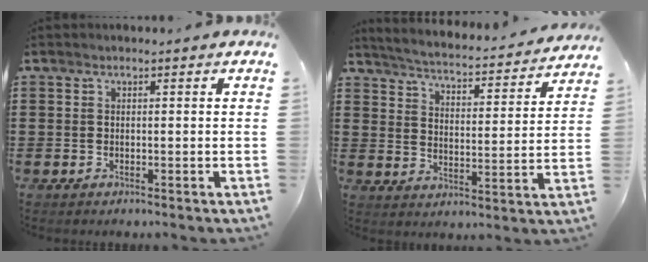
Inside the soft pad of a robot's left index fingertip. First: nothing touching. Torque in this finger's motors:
{"motor_torque": [1.64, -0.50, 0.32, 0.09]}